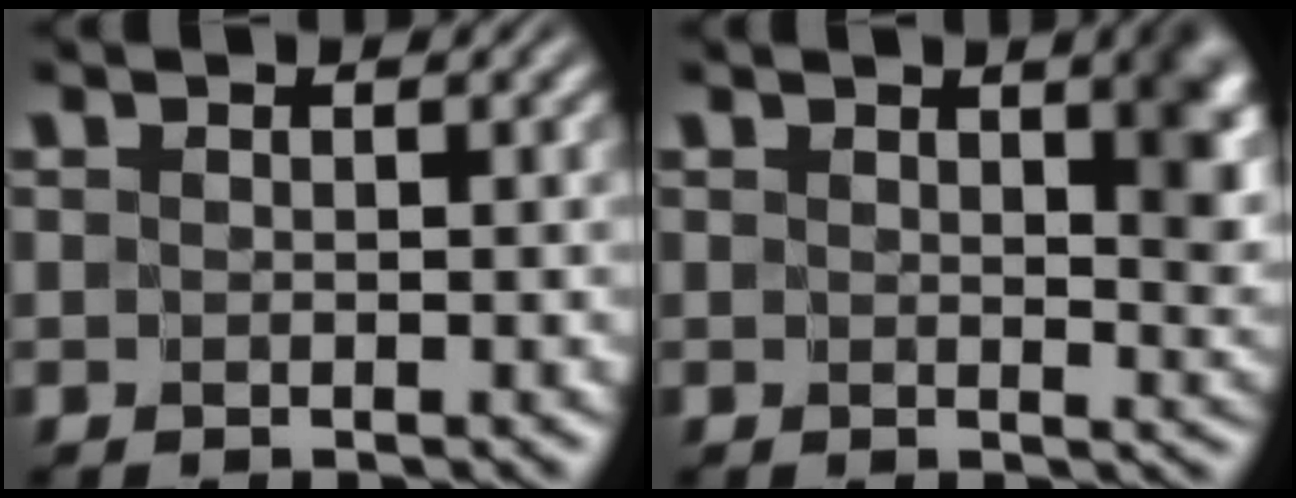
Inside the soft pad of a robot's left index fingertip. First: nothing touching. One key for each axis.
{"total": 4.7, "fx": 1.9, "fy": 1.8, "fz": 3.9, "tx": -0.045, "ty": -0.003, "tz": 0.028}